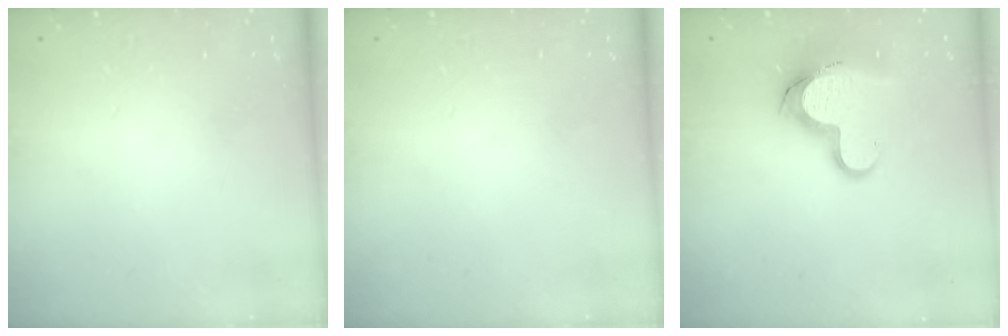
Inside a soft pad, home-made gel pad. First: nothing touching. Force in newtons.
{"total": 0.0}
{"total": 16.0, "press": 15.9, "slide": 1.3}